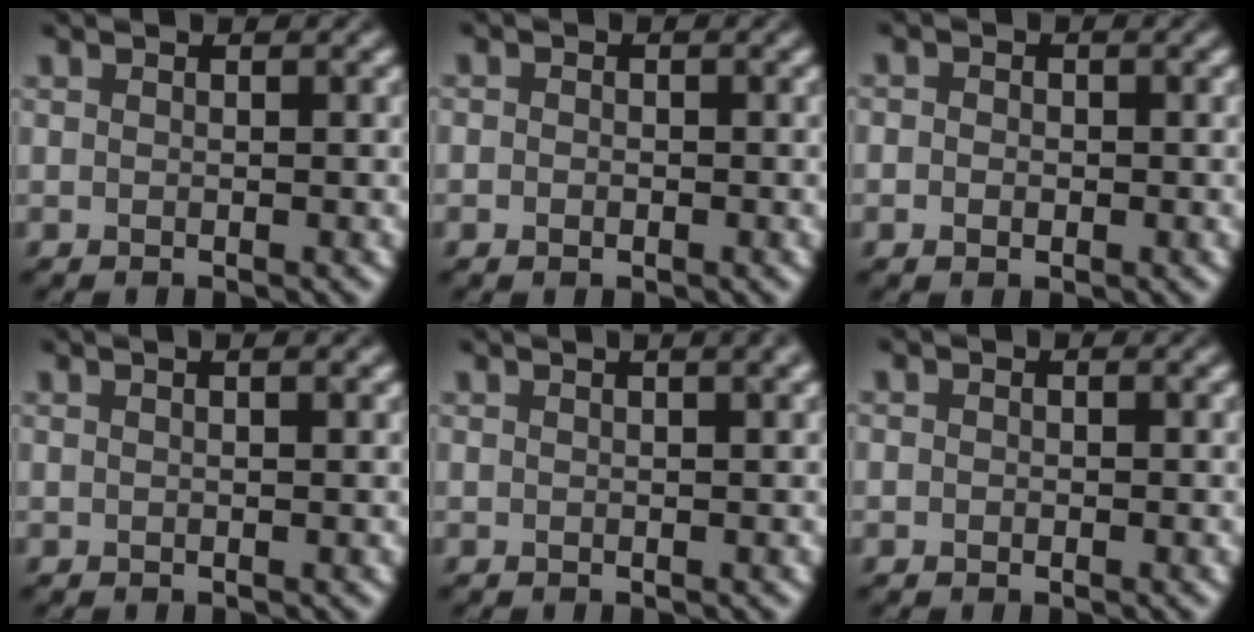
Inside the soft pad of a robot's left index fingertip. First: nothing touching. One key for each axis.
{"total": 0.9, "fx": -0.2, "fy": 0.8, "fz": 0.4, "tx": -0.003, "ty": -0.003, "tz": -0.007}
{"total": 1.5, "fx": 0.0, "fy": 1.3, "fz": 0.9, "tx": -0.008, "ty": 0.001, "tz": -0.012}
{"total": 2.5, "fx": 1.3, "fy": 1.0, "fz": 1.9, "tx": -0.010, "ty": 0.005, "tz": -0.005}
{"total": 2.9, "fx": 1.5, "fy": 1.1, "fz": 2.2, "tx": -0.014, "ty": 0.007, "tz": 0.007}
{"total": 0.6, "fx": 0.0, "fy": 0.6, "fz": 0.1, "tx": 0.001, "ty": -0.005, "tz": -0.004}